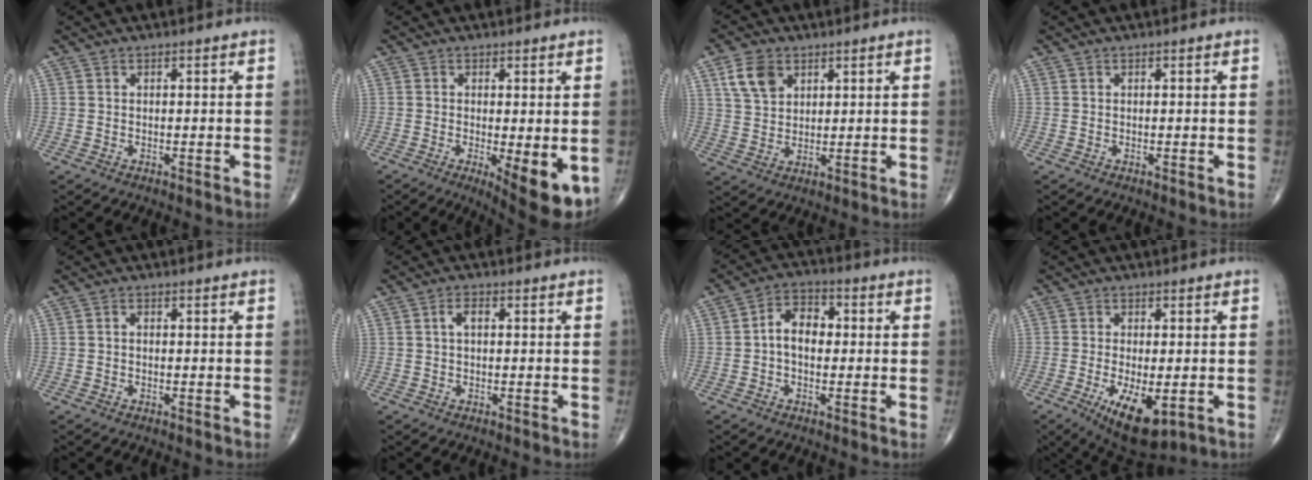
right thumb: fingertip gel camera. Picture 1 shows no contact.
{"total": 9.2, "force": [-2.6, 2.8, 8.3], "torque": [-0.110, -0.022, -0.032]}
{"total": 6.8, "force": [3.3, 4.7, 3.7], "torque": [-0.053, -0.010, 0.065]}
{"total": 0.0}
{"total": 0.7, "force": [-0.1, 0.5, 0.5], "torque": [-0.006, 0.001, -0.006]}
{"total": 2.3, "force": [0.3, 1.2, 1.9], "torque": [-0.031, 0.008, 0.003]}
{"total": 6.8, "force": [-0.1, 4.6, 5.0], "torque": [-0.066, 0.024, -0.012]}
{"total": 11.0, "force": [-3.6, 4.6, 9.3], "torque": [-0.151, -0.017, -0.047]}